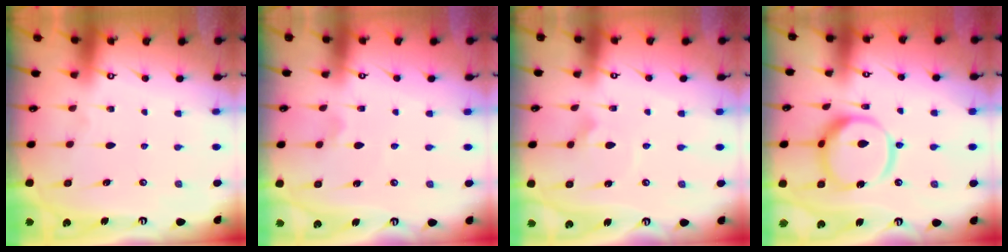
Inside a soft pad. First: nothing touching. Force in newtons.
{"total": 1.8, "press": 1.8, "slide": 0.4}
{"total": 2.0, "press": 2.0, "slide": 0.1}
{"total": 14.5, "press": 14.4, "slide": 1.7}